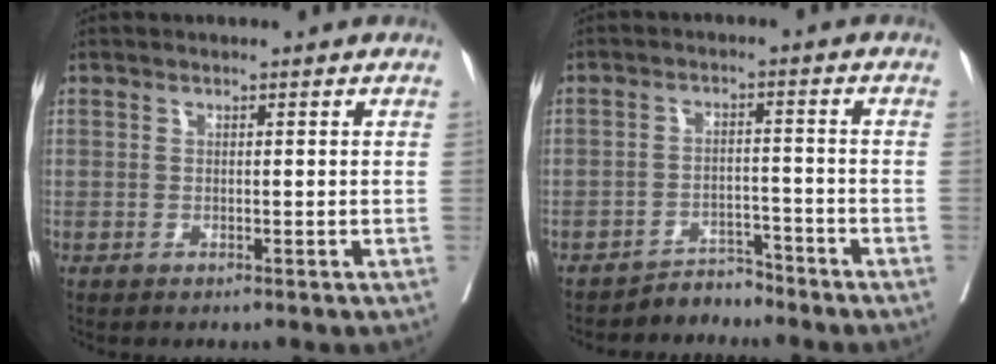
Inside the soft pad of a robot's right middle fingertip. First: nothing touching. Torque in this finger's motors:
{"motor_torque": [-0.06, -0.14, -0.09, -0.01]}